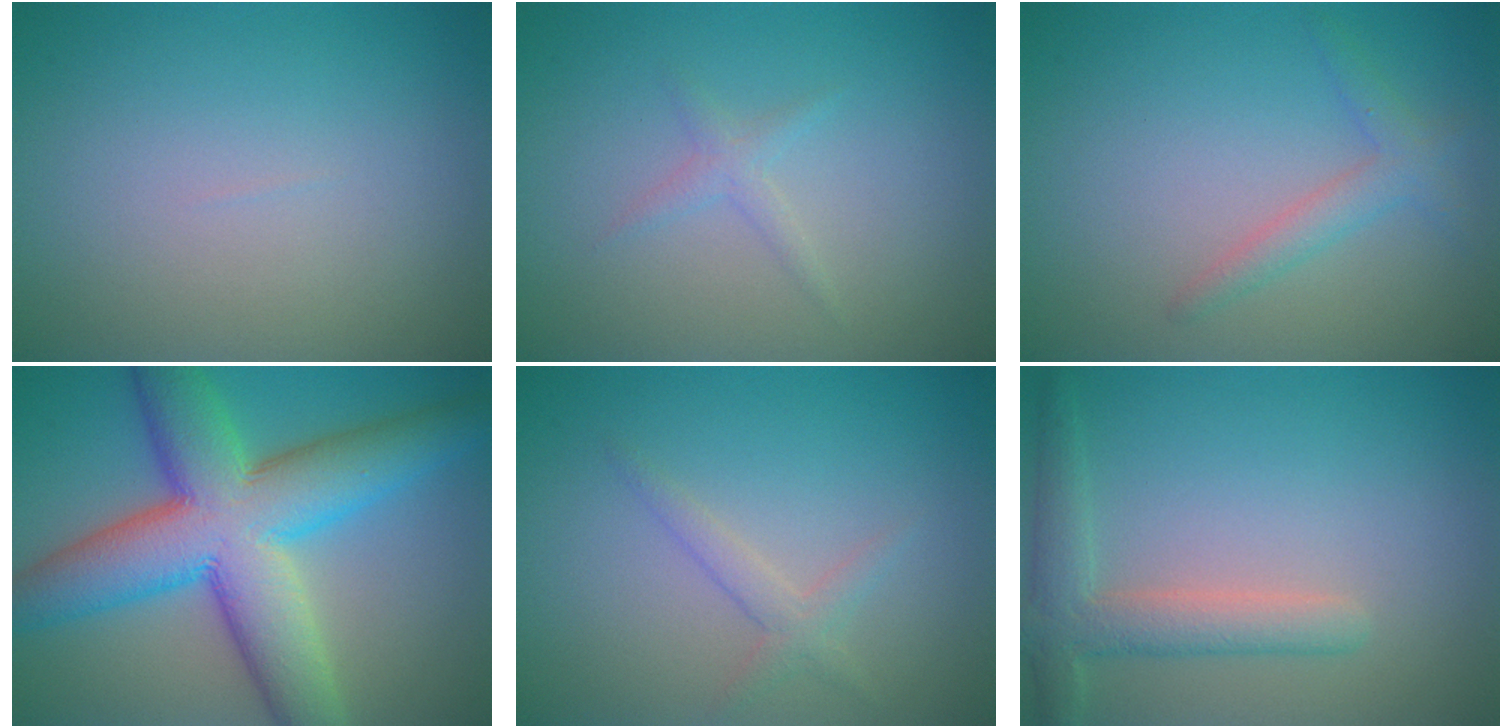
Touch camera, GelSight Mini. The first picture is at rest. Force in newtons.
{"total": 1.1, "press": 1.1, "slide": 0.0}
{"total": 2.0, "press": 2.0, "slide": 0.1}
{"total": 12.0, "press": 12.0, "slide": 0.4}
{"total": 1.6, "press": 1.6, "slide": 0.1}
{"total": 3.5, "press": 3.5, "slide": 0.3}